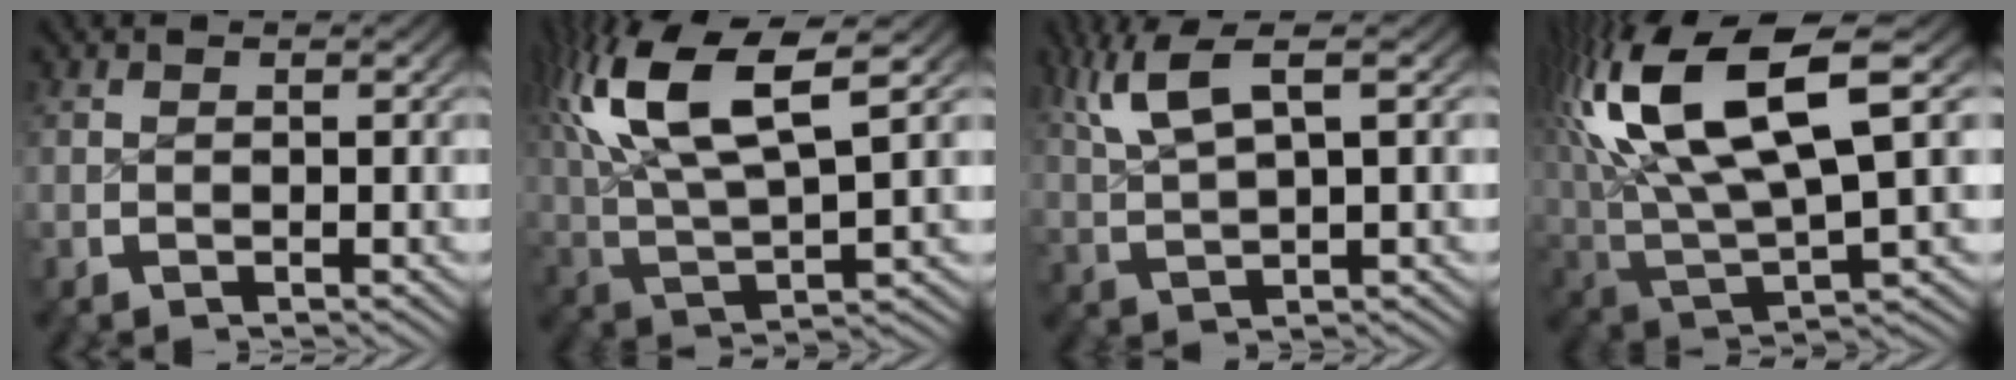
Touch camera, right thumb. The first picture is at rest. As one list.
[{"total": 10.7, "force": [3.2, 5.5, 8.6], "torque": [-0.183, -0.008, 0.059]}, {"total": 5.8, "force": [2.7, 2.5, 4.5], "torque": [-0.085, 0.006, 0.057]}, {"total": 14.6, "force": [2.1, 8.0, 12.1], "torque": [-0.268, -0.031, 0.057]}]